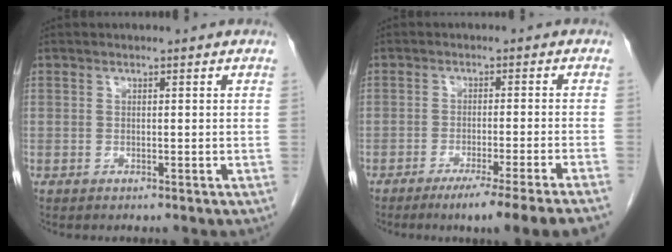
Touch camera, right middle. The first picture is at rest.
{"total": 11.0, "force": [-8.3, -2.1, 6.8], "torque": [-0.069, -0.028, -0.118]}